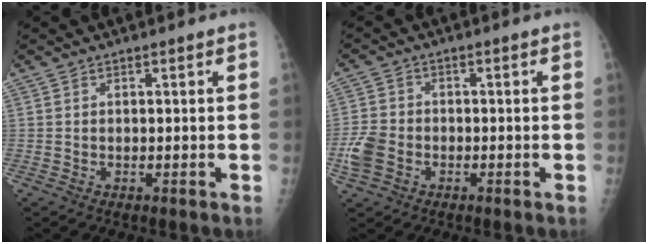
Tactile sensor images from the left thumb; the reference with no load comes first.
{"total": 5.8, "force": [-2.3, 4.5, 3.0], "torque": [-0.069, 0.012, -0.045]}